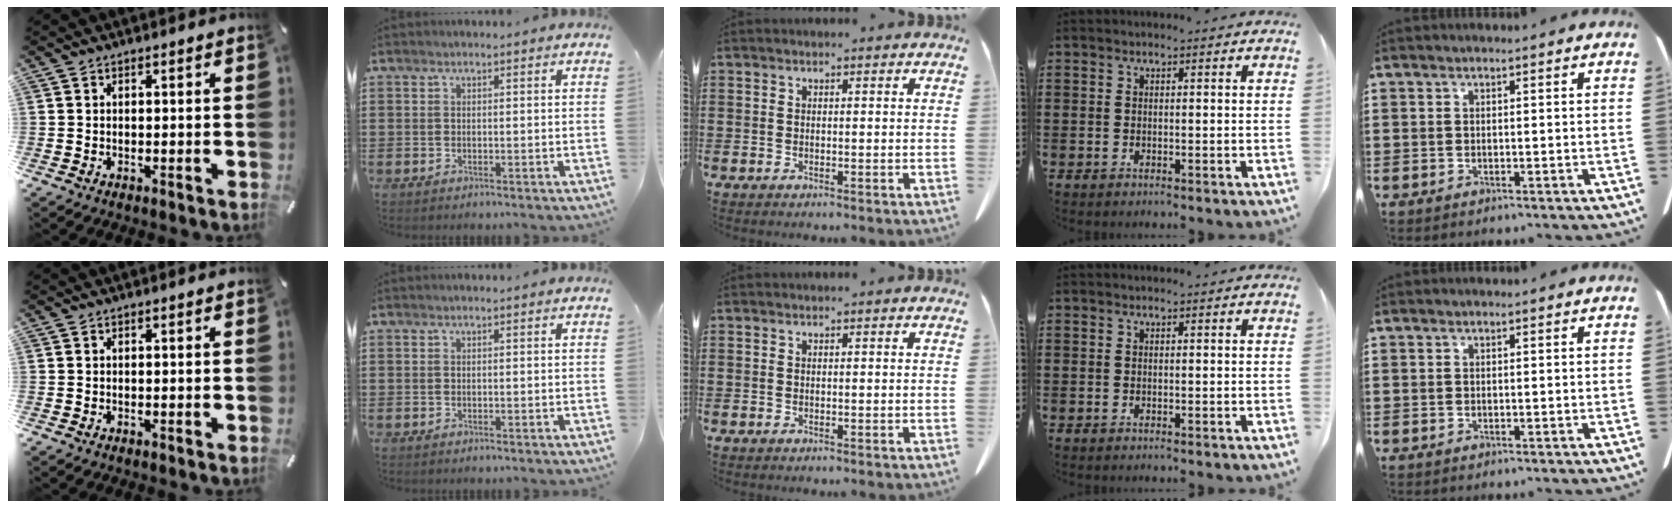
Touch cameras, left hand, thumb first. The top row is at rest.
{}